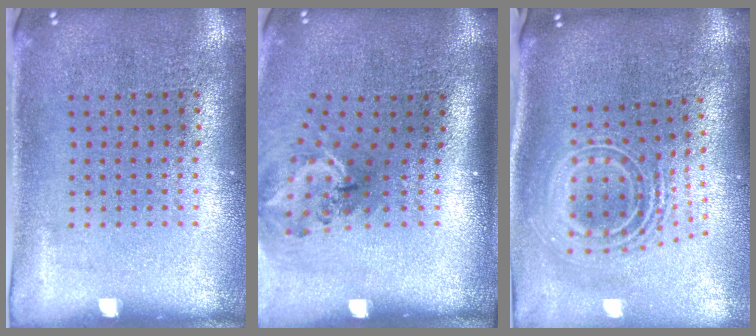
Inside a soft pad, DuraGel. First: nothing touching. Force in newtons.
{"total": 1.7, "press": 1.2, "slide": 1.3}
{"total": 2.7, "press": 1.8, "slide": 1.9}